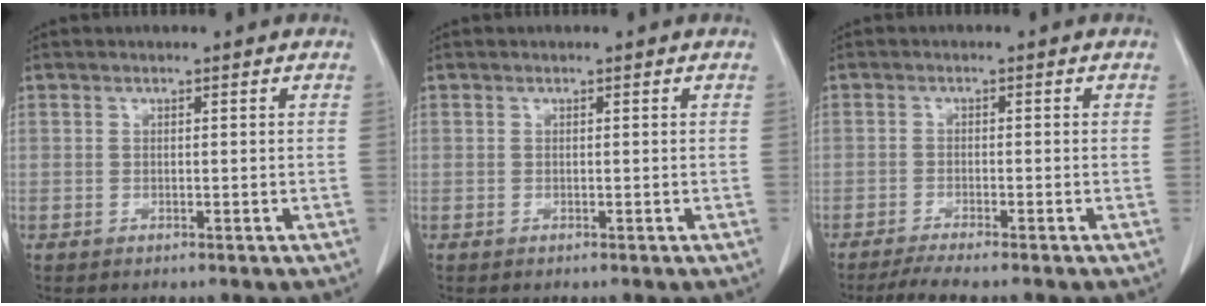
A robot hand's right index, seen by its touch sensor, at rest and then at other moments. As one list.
[{"total": 0.0}, {"total": 4.6, "force": [-3.9, -0.4, 2.4], "torque": [-0.035, -0.012, -0.065]}]